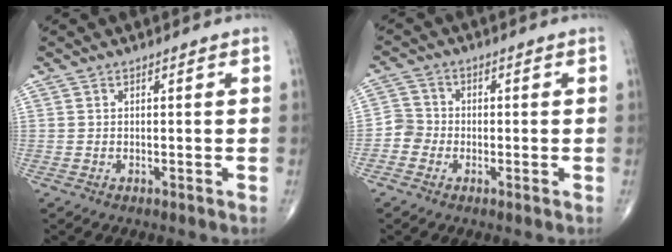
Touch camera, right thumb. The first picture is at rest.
{"total": 3.6, "force": [-1.5, 3.2, 0.4], "torque": [0.012, 0.011, -0.044]}